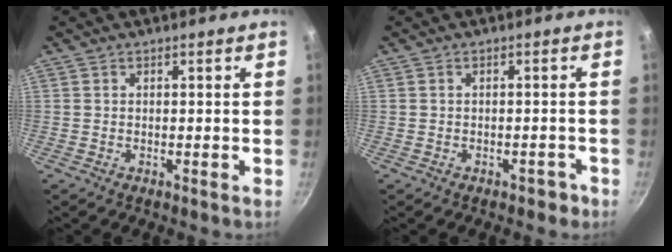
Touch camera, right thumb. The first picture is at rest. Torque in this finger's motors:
{"motor_torque": [-0.20, 0.10, -0.27, 0.09, 0.01]}